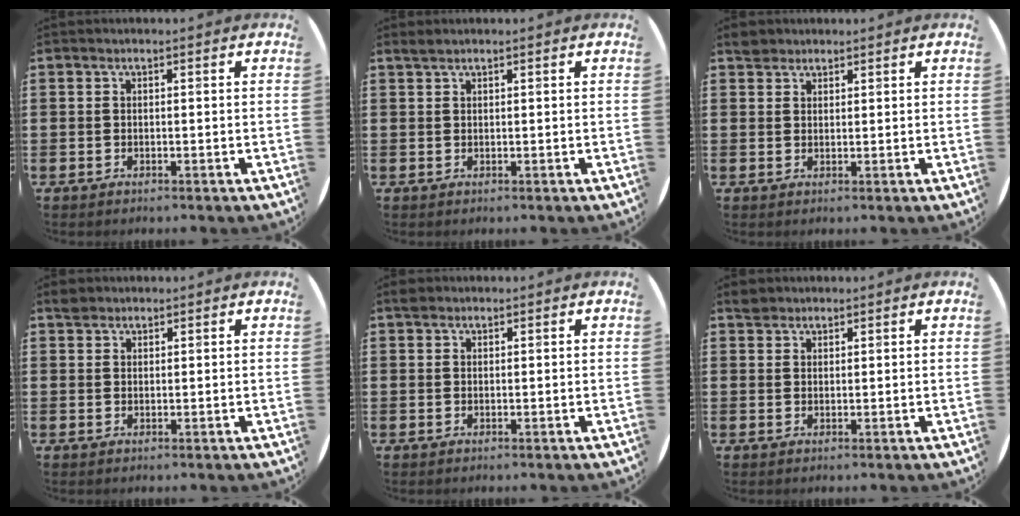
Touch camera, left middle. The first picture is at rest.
{"total": 0.8, "force": [0.8, 0.0, 0.1], "torque": [-0.004, 0.001, 0.014]}
{"total": 1.9, "force": [1.7, 0.8, 0.0], "torque": [0.005, 0.001, 0.032]}
{"total": 1.5, "force": [1.4, 0.6, 0.2], "torque": [0.004, 0.000, 0.024]}
{"total": 1.0, "force": [0.9, 0.4, 0.2], "torque": [0.003, 0.000, 0.015]}
{"total": 1.8, "force": [1.6, 0.7, 0.0], "torque": [0.004, 0.001, 0.030]}